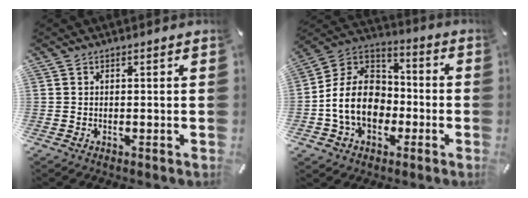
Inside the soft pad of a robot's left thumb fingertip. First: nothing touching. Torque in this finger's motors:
{"motor_torque": [1.95, 2.73, 0.88, -0.30, 0.23]}